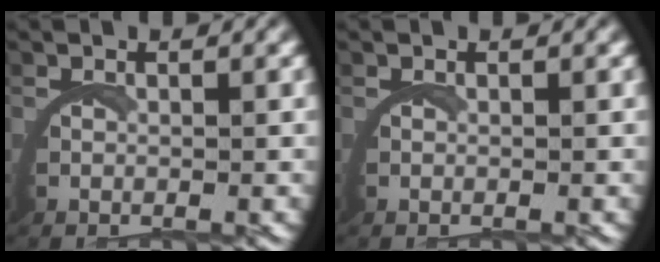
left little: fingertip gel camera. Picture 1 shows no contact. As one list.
[{"total": 0.0}]